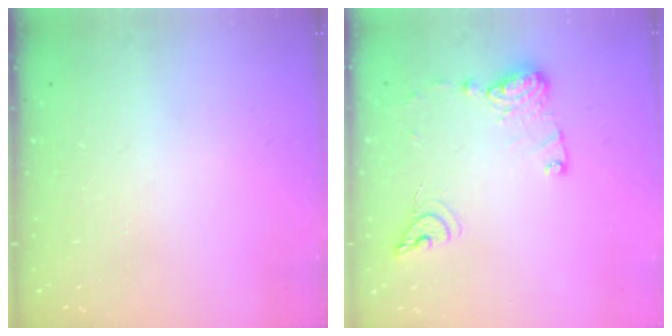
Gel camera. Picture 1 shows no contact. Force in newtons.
{"total": 12.2, "press": 12.2, "slide": 1.0}